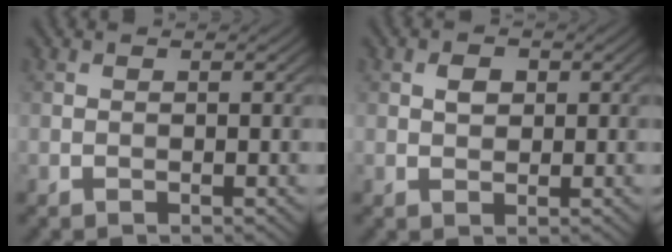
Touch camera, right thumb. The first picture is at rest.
{"total": 1.9, "force": [0.5, 1.3, 1.2], "torque": [-0.025, 0.003, 0.007]}